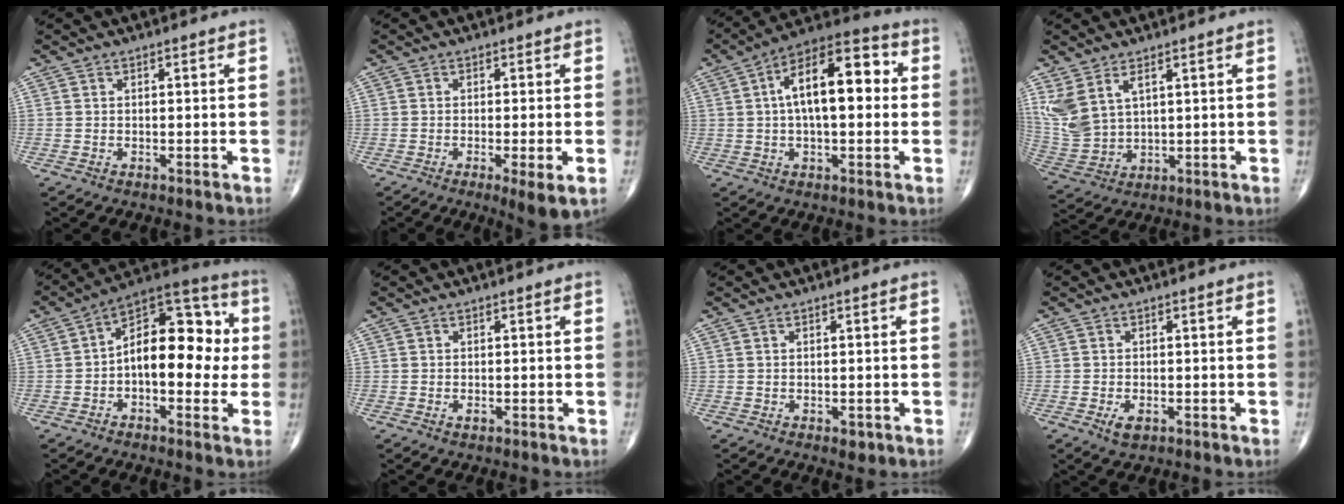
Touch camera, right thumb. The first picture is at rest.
{"total": 5.3, "force": [-1.8, 0.8, 4.9], "torque": [-0.082, -0.015, -0.031]}
{"total": 16.6, "force": [2.5, 7.6, 14.5], "torque": [-0.218, 0.033, 0.030]}
{"total": 8.9, "force": [4.2, 4.9, 6.1], "torque": [-0.134, -0.012, 0.102]}
{"total": 16.6, "force": [-0.2, 9.2, 13.7], "torque": [-0.169, 0.041, -0.017]}
{"total": 0.8, "force": [-0.4, 0.5, 0.6], "torque": [-0.009, 0.002, -0.005]}
{"total": 1.5, "force": [-0.6, 0.9, 1.0], "torque": [-0.006, 0.000, -0.005]}
{"total": 2.7, "force": [-1.1, 1.2, 2.1], "torque": [-0.041, -0.002, -0.018]}